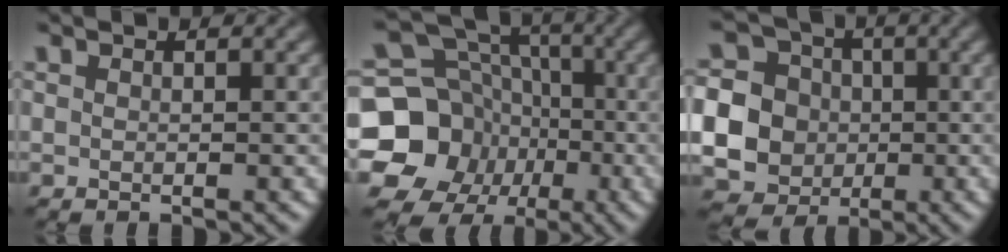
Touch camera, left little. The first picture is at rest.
{"total": 13.5, "force": [-4.4, 12.0, 4.2], "torque": [-0.097, -0.021, -0.098]}
{"total": 16.5, "force": [-2.3, 15.7, 4.2], "torque": [-0.124, -0.019, -0.065]}